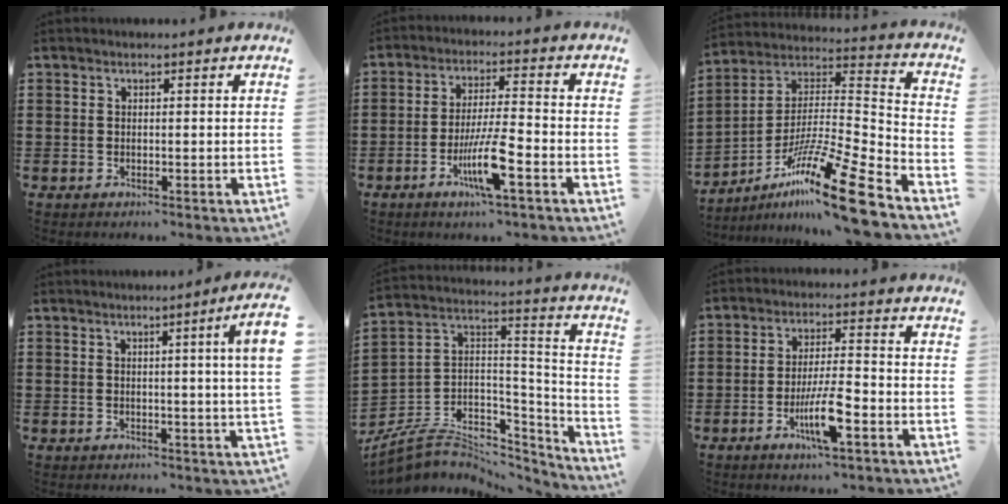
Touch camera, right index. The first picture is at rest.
{"total": 8.3, "force": [-3.6, 0.9, 7.4], "torque": [-0.152, -0.015, -0.070]}
{"total": 17.8, "force": [-12.5, 1.0, 12.6], "torque": [-0.209, 0.033, -0.221]}
{"total": 3.5, "force": [1.0, -1.0, 3.2], "torque": [-0.059, -0.010, 0.015]}
{"total": 6.9, "force": [-3.8, 5.1, 2.8], "torque": [-0.071, 0.000, -0.067]}
{"total": 7.6, "force": [-3.3, 1.3, 6.8], "torque": [-0.135, -0.011, -0.060]}